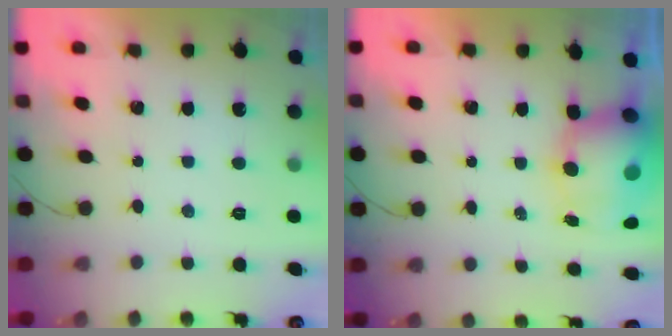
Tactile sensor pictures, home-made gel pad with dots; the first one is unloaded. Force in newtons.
{"total": 10.0, "press": 9.6, "slide": 2.7}